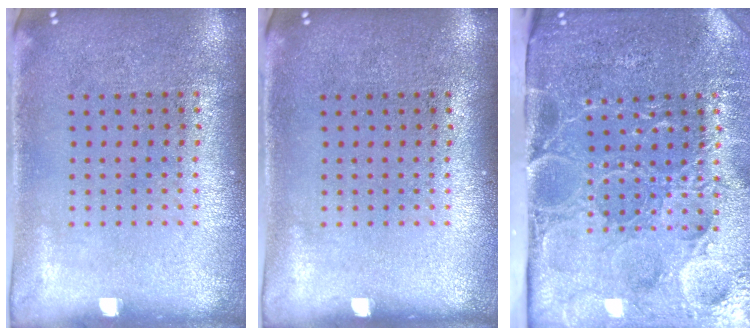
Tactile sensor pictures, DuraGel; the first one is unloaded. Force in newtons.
{"total": 0.0}
{"total": 5.1, "press": 4.2, "slide": 2.8}